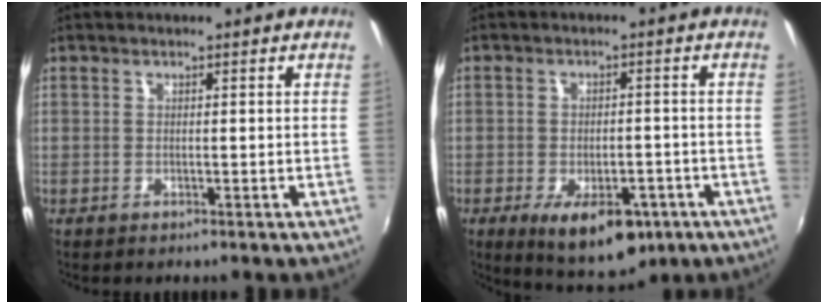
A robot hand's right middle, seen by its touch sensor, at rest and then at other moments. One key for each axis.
{"total": 12.4, "fx": -6.6, "fy": 6.0, "fz": 8.6, "tx": -0.152, "ty": -0.019, "tz": -0.084}